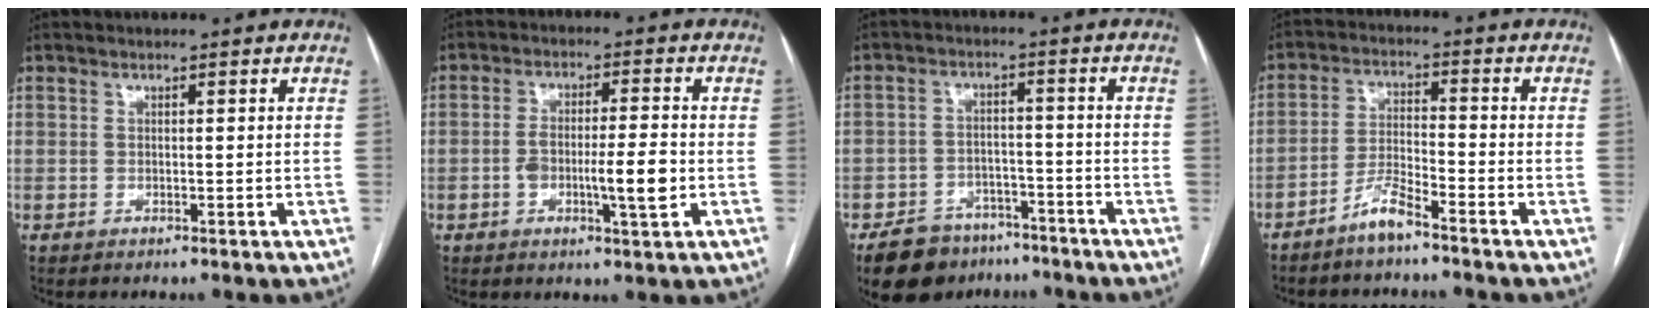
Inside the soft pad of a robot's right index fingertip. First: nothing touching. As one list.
[{"total": 7.4, "force": [-1.7, 1.1, 7.1], "torque": [-0.124, 0.004, -0.027]}, {"total": 10.7, "force": [-8.3, 5.9, 3.2], "torque": [-0.052, 0.007, -0.130]}, {"total": 5.0, "force": [-4.0, 0.4, 2.9], "torque": [-0.060, -0.004, -0.082]}]